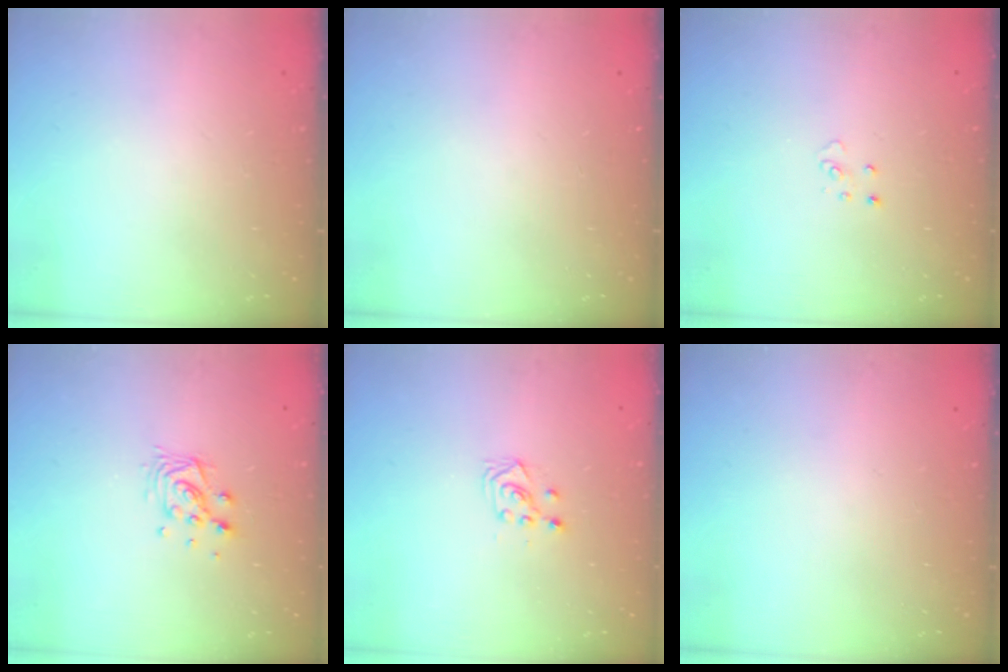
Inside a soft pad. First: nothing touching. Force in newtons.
{"total": 0.0}
{"total": 3.7, "press": 3.7, "slide": 0.3}
{"total": 9.8, "press": 9.8, "slide": 0.6}
{"total": 3.4, "press": 3.3, "slide": 0.9}
{"total": 0.0}